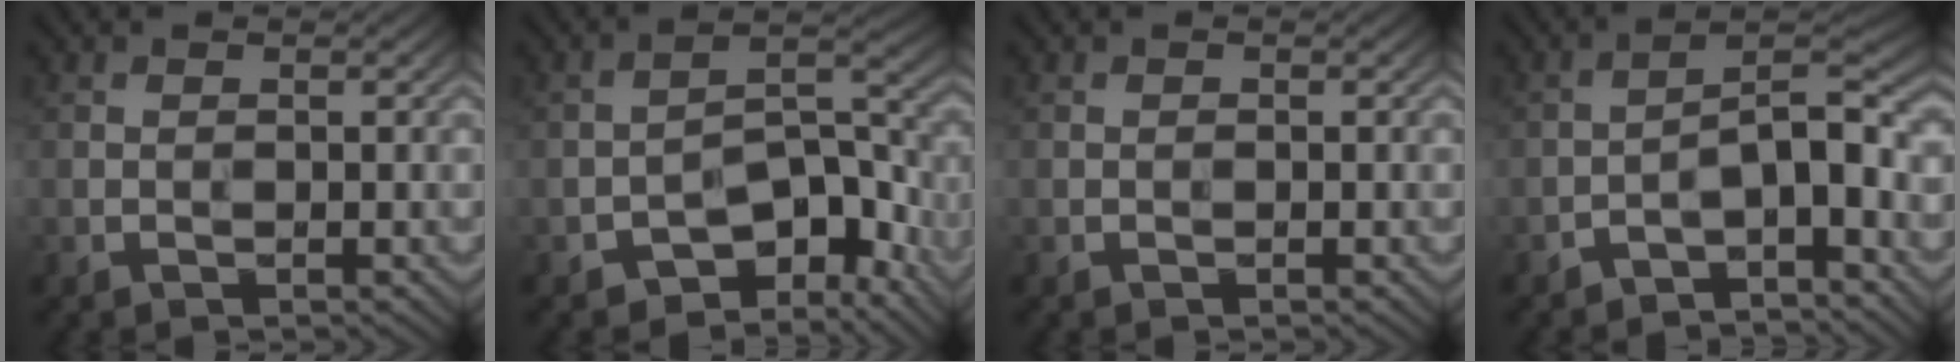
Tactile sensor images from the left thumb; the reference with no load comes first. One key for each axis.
{"total": 8.9, "fx": -5.5, "fy": 4.3, "fz": 5.4, "tx": -0.066, "ty": -0.001, "tz": -0.103}
{"total": 0.0}
{"total": 6.2, "fx": -3.8, "fy": 1.8, "fz": 4.5, "tx": -0.061, "ty": 0.016, "tz": -0.071}